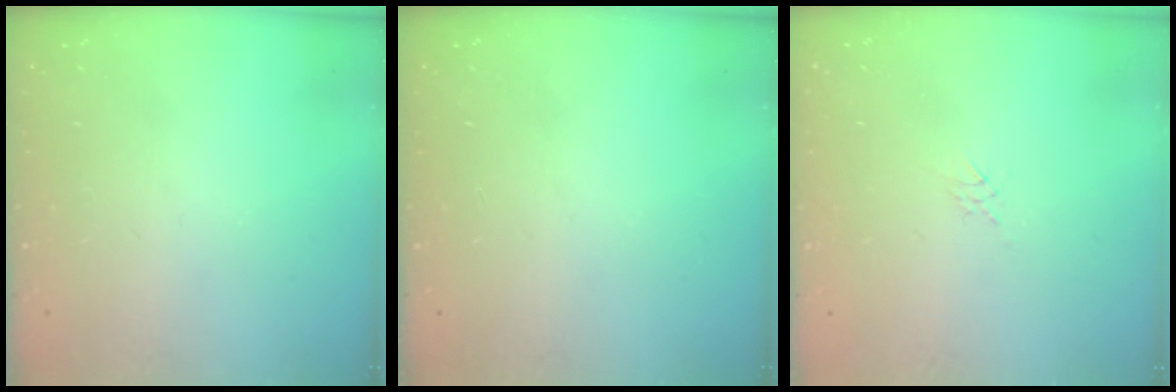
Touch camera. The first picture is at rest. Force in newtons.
{"total": 0.0}
{"total": 2.2, "press": 2.2, "slide": 0.4}